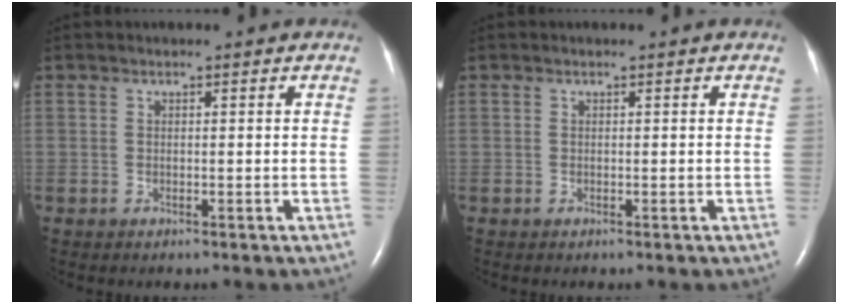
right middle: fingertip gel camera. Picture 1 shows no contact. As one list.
[{"total": 0.0}]